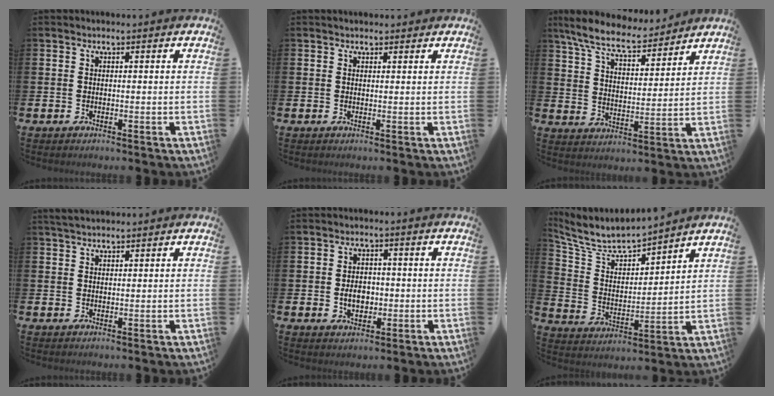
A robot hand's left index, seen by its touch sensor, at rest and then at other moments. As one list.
[{"total": 1.3, "force": [1.2, 0.5, 0.2], "torque": [0.011, 0.000, 0.020]}, {"total": 8.5, "force": [7.8, 1.6, 3.1], "torque": [-0.086, -0.041, 0.138]}, {"total": 2.9, "force": [2.7, 0.6, 0.8], "torque": [-0.013, -0.008, 0.050]}, {"total": 3.6, "force": [-0.2, 2.5, 2.5], "torque": [-0.028, -0.003, -0.012]}, {"total": 7.0, "force": [6.7, 1.3, 1.6], "torque": [-0.065, -0.052, 0.113]}]